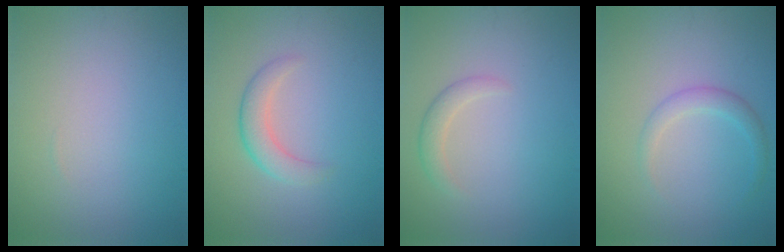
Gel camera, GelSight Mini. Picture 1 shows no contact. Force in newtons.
{"total": 2.6, "press": 2.5, "slide": 0.3}
{"total": 1.6, "press": 1.6, "slide": 0.1}
{"total": 1.8, "press": 1.8, "slide": 0.1}